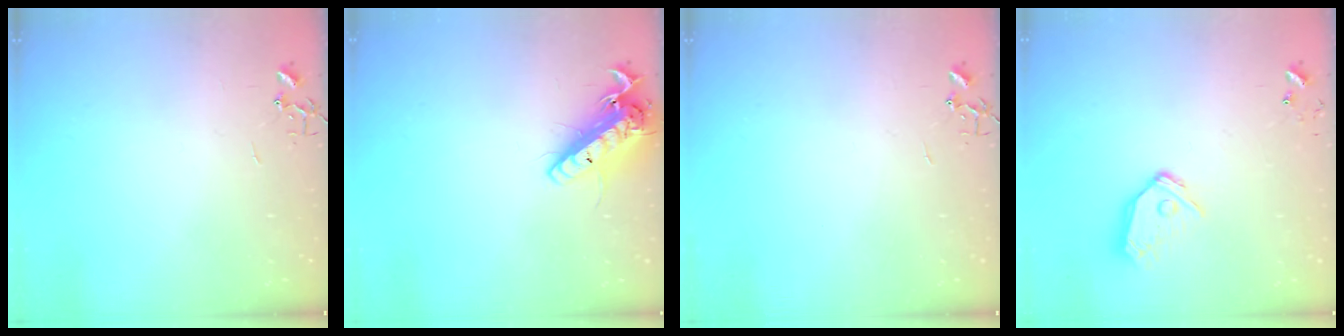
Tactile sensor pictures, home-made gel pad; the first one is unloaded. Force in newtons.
{"total": 15.1, "press": 14.8, "slide": 3.3}
{"total": 0.0}
{"total": 11.6, "press": 11.6, "slide": 1.4}